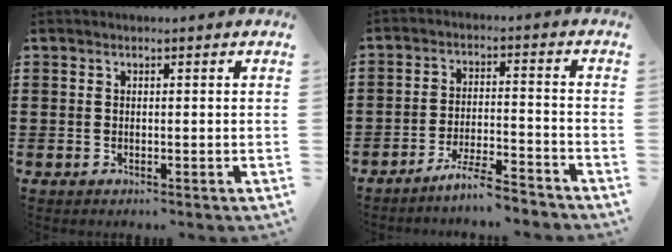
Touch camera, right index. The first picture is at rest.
{"total": 5.8, "force": [-5.3, -0.1, 2.5], "torque": [-0.048, -0.009, -0.099]}